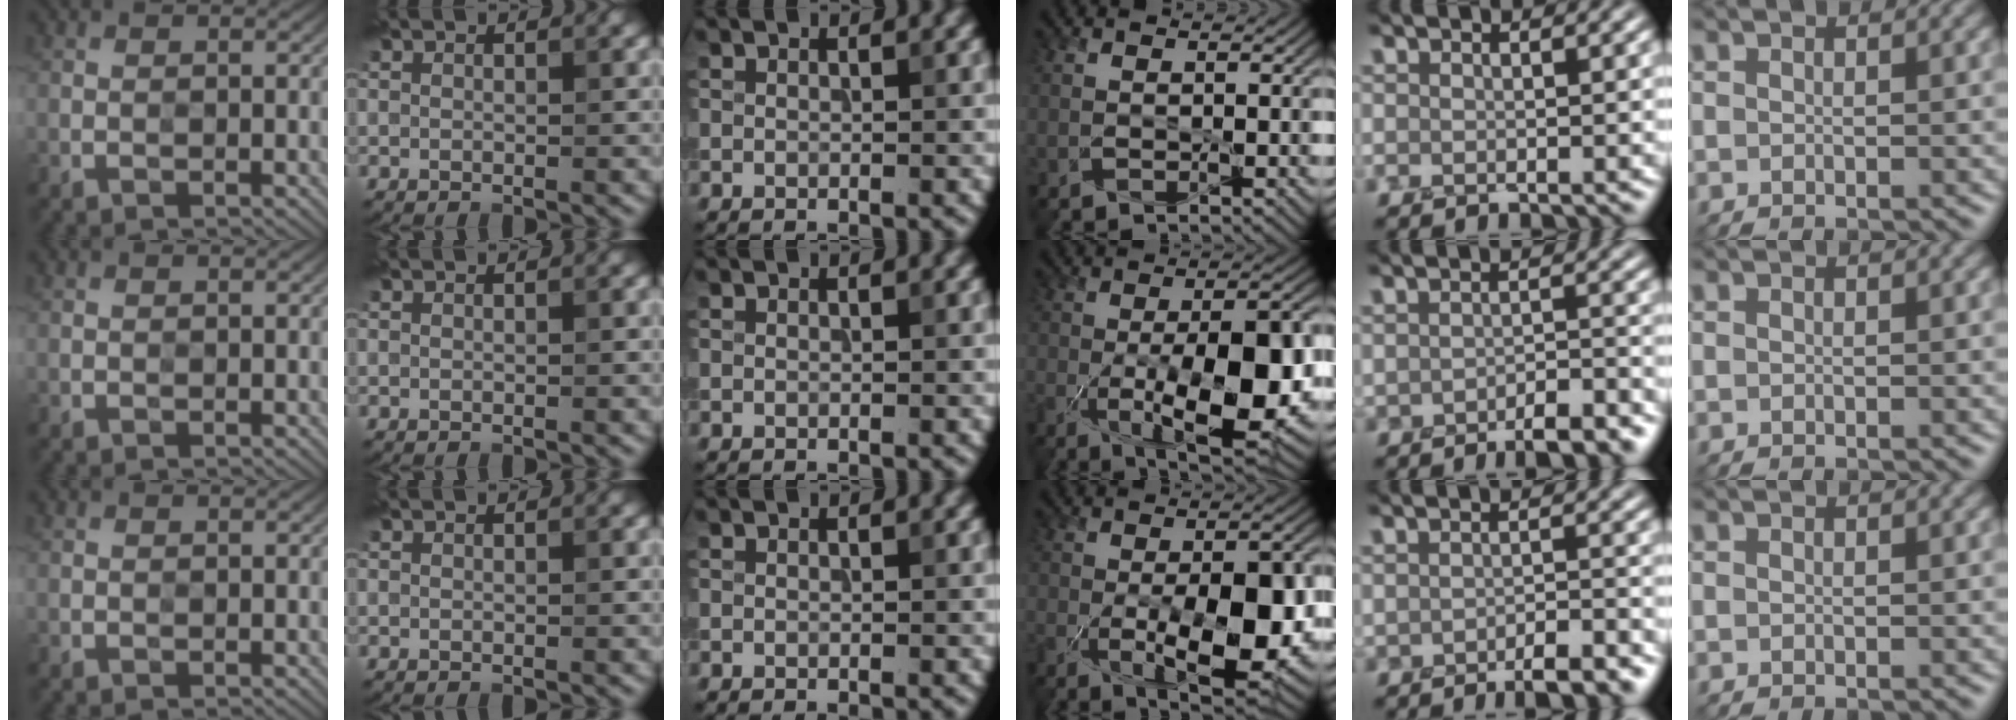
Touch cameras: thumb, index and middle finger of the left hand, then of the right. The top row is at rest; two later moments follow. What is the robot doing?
{"motion": "peel", "object": "velcro strap"}